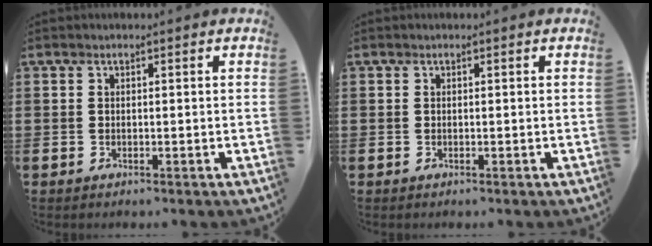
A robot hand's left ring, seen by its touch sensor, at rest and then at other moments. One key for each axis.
{"total": 0.0}